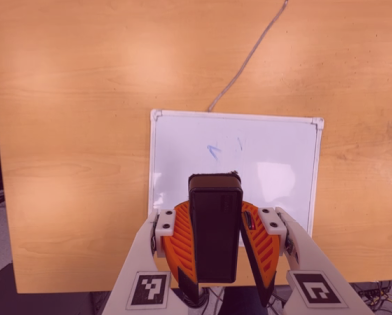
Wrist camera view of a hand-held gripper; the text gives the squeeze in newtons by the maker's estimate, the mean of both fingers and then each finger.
{"total": 9.7, "left": 8.9, "right": 10.5}